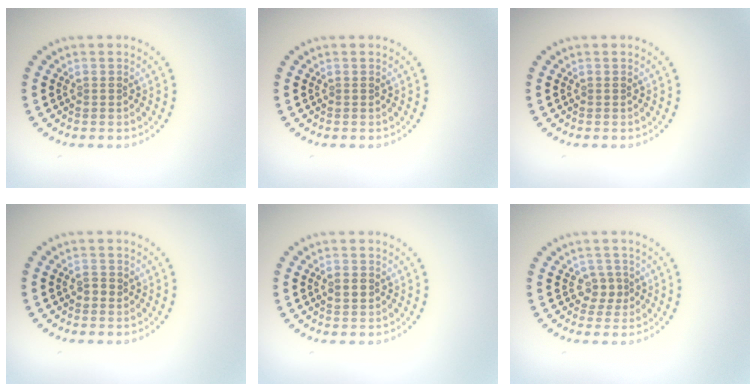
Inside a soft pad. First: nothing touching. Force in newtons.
{"total": 0.0}
{"total": 0.0}
{"total": 1.1, "press": 1.0, "slide": 0.2}
{"total": 1.2, "press": 1.2, "slide": 0.0}
{"total": 1.7, "press": 1.3, "slide": 1.1}